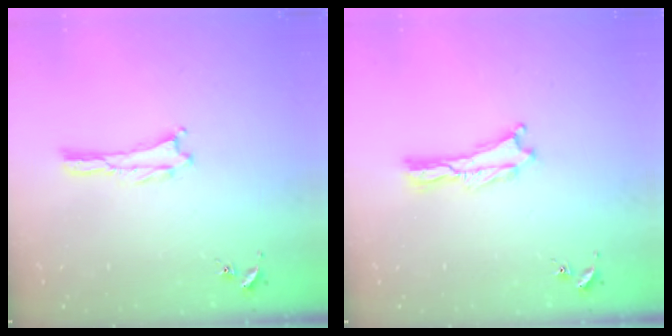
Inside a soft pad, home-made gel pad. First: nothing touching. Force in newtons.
{"total": 0.0}